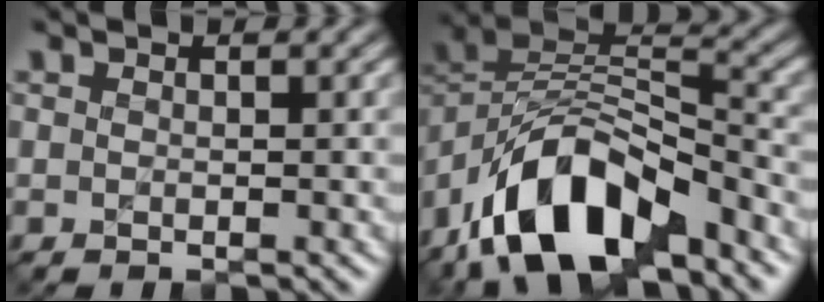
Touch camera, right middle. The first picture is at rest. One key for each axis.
{"total": 10.9, "fx": -6.8, "fy": 5.0, "fz": 6.8, "tx": -0.120, "ty": 0.006, "tz": -0.136}